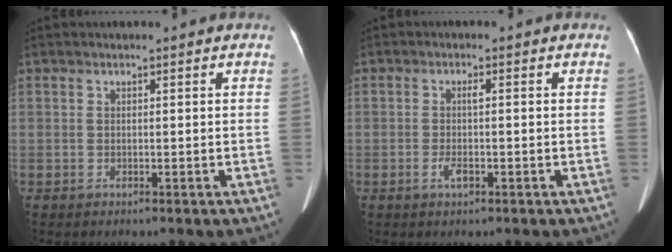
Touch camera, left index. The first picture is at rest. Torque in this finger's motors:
{"motor_torque": [0.01, -0.01, 0.01, 0.02]}